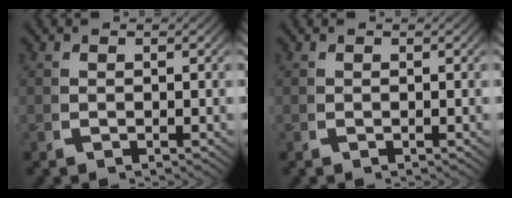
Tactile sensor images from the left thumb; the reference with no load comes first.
{"total": 0.0}